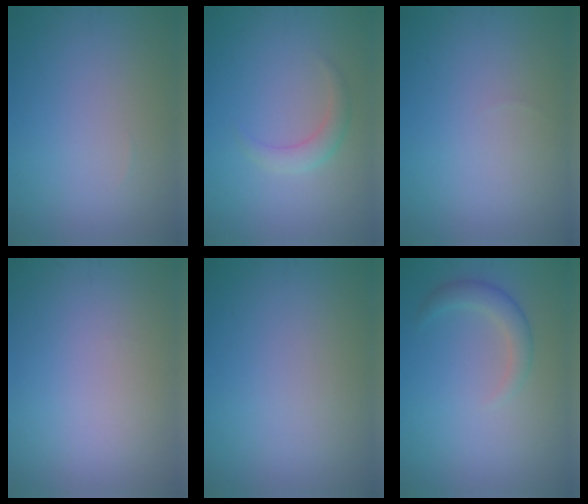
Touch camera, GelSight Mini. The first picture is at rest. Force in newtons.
{"total": 1.8, "press": 1.8, "slide": 0.0}
{"total": 0.0}
{"total": 0.0}
{"total": 0.0}
{"total": 2.2, "press": 2.2, "slide": 0.1}